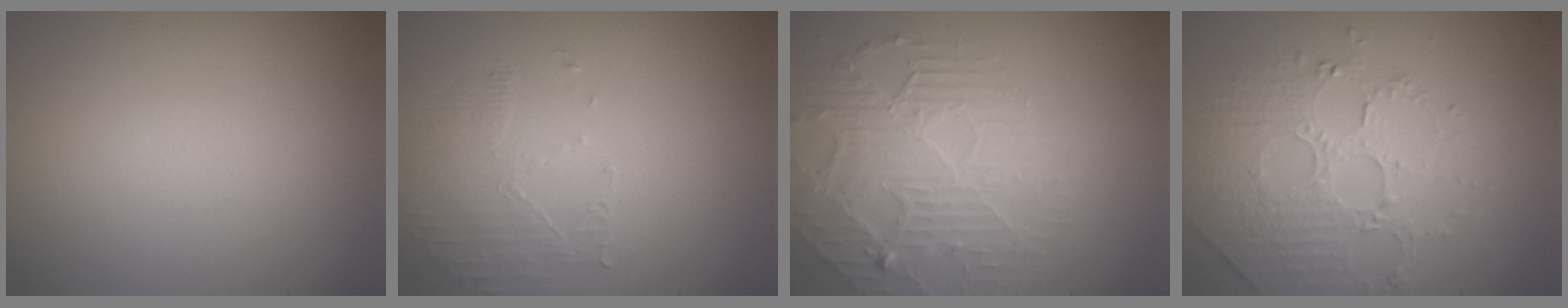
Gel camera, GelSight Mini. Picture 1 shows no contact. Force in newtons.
{"total": 1.7, "press": 0.9, "slide": 1.4}
{"total": 3.5, "press": 3.1, "slide": 1.6}
{"total": 5.1, "press": 3.5, "slide": 3.7}